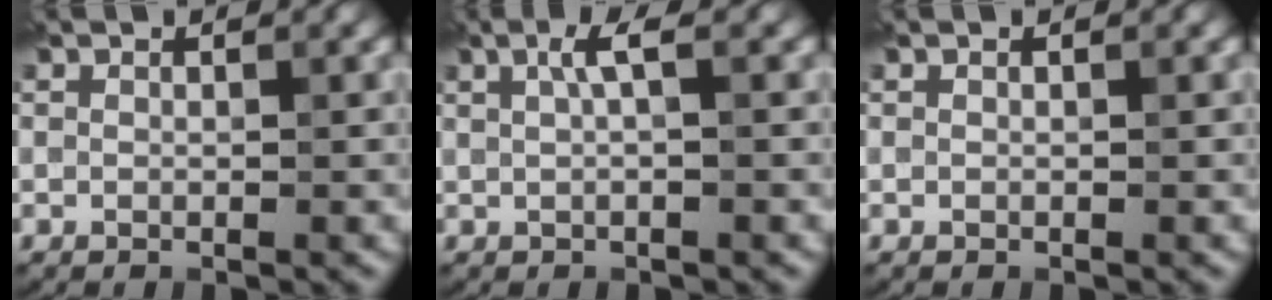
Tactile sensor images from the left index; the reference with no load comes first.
{"total": 2.0, "force": [0.6, 0.3, 1.9], "torque": [-0.035, 0.007, 0.009]}
{"total": 0.0}